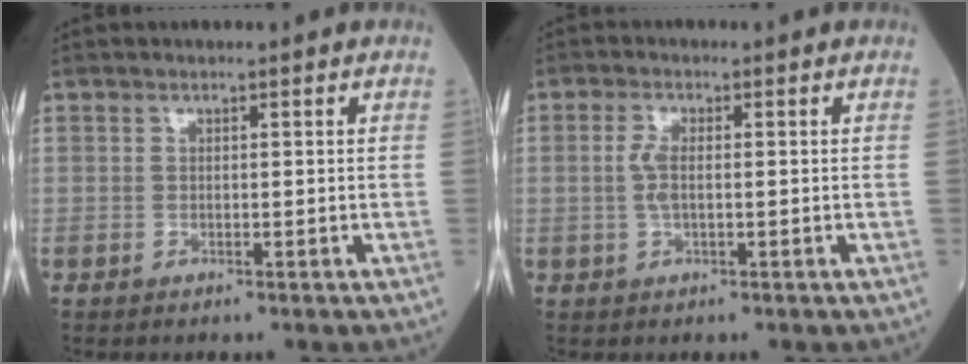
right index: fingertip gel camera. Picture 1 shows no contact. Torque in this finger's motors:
{"motor_torque": [0.35, -0.03, 0.27, 0.08]}